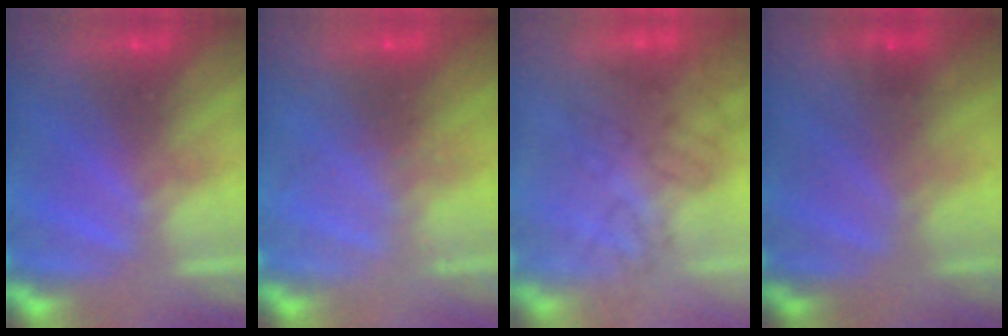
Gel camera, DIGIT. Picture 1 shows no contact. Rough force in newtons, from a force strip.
{"total": 1.9}
{"total": 4.6}
{"total": 1.6}